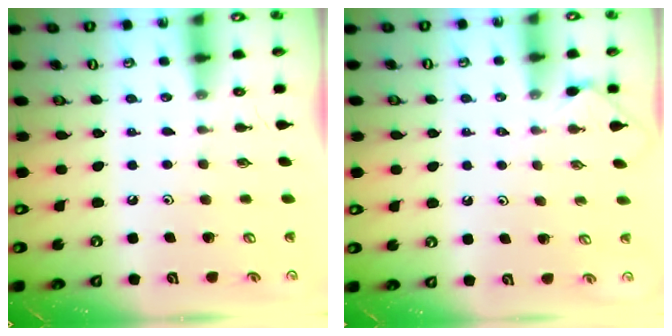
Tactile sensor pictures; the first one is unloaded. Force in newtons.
{"total": 2.4, "press": 2.4, "slide": 0.5}